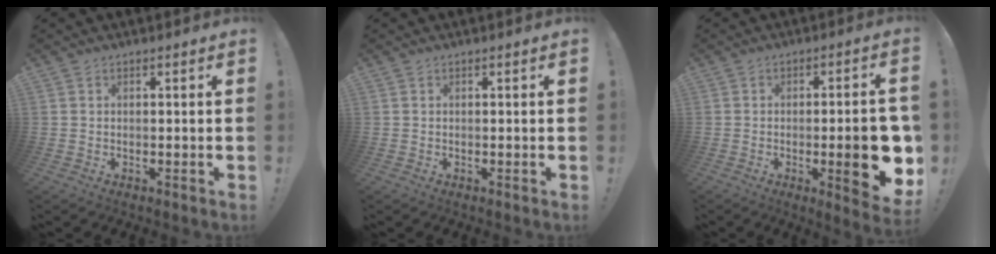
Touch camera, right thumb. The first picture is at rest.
{"total": 0.0}
{"total": 14.7, "force": [-3.0, 3.5, 14.0], "torque": [-0.169, -0.005, -0.035]}